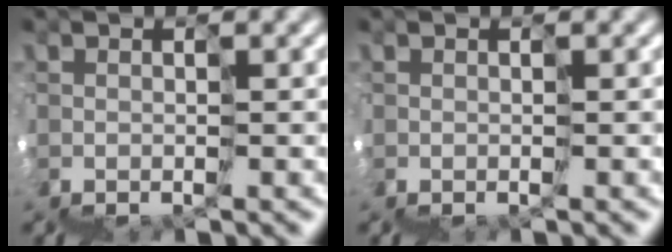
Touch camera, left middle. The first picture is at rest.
{"total": 0.0}